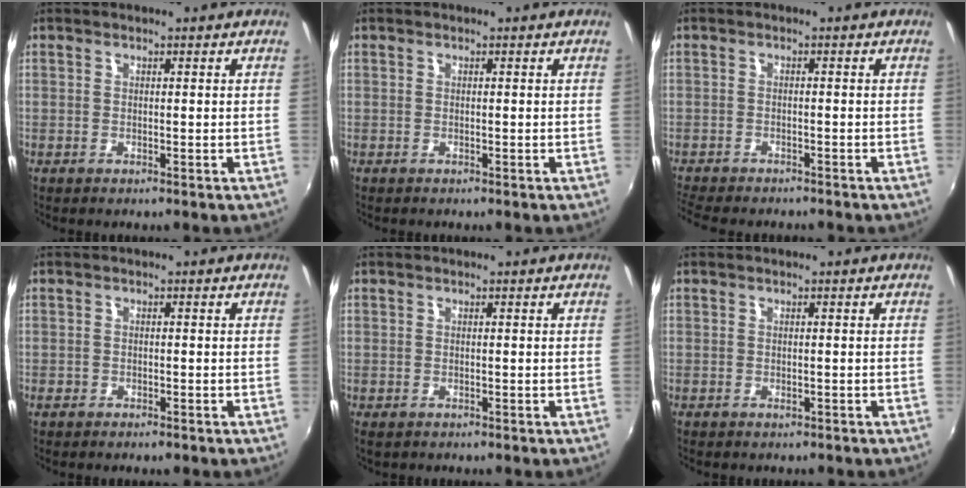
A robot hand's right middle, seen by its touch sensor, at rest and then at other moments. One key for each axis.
{"total": 0.0}
{"total": 7.8, "fx": -7.1, "fy": 1.6, "fz": 2.9, "tx": -0.079, "ty": -0.023, "tz": -0.116}
{"total": 1.8, "fx": -1.2, "fy": 1.0, "fz": 0.8, "tx": -0.018, "ty": -0.005, "tz": -0.022}
{"total": 0.7, "fx": -0.4, "fy": 0.4, "fz": 0.3, "tx": -0.008, "ty": -0.003, "tz": -0.005}
{"total": 0.7, "fx": -0.5, "fy": 0.5, "fz": 0.2, "tx": -0.005, "ty": 0.000, "tz": -0.006}